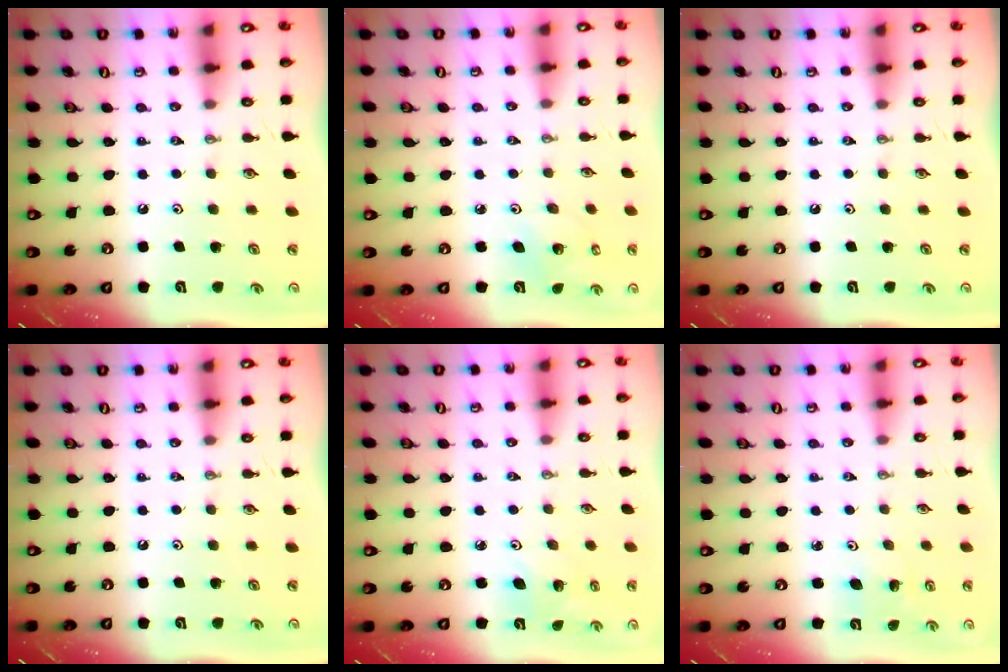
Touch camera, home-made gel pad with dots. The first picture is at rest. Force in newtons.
{"total": 3.5, "press": 3.5, "slide": 0.3}
{"total": 0.0}
{"total": 0.0}
{"total": 3.6, "press": 3.0, "slide": 2.0}
{"total": 3.5, "press": 3.5, "slide": 0.1}